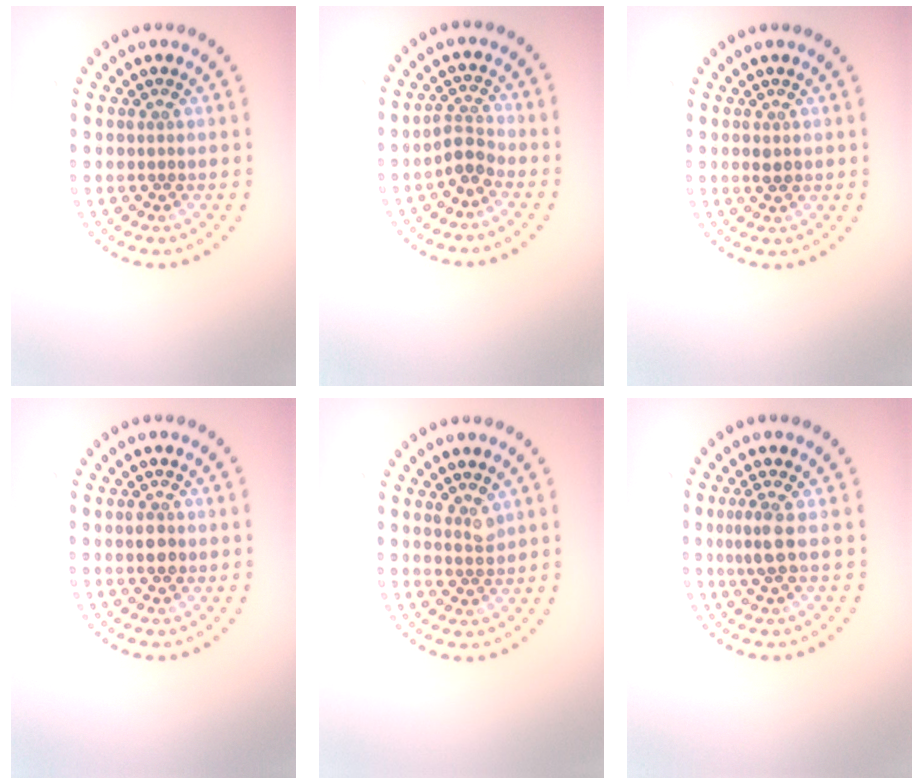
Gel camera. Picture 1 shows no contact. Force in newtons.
{"total": 2.1, "press": 1.4, "slide": 1.5}
{"total": 1.0, "press": 1.0, "slide": 0.1}
{"total": 1.7, "press": 1.7, "slide": 0.1}
{"total": 1.6, "press": 1.3, "slide": 0.8}
{"total": 1.9, "press": 1.6, "slide": 1.1}